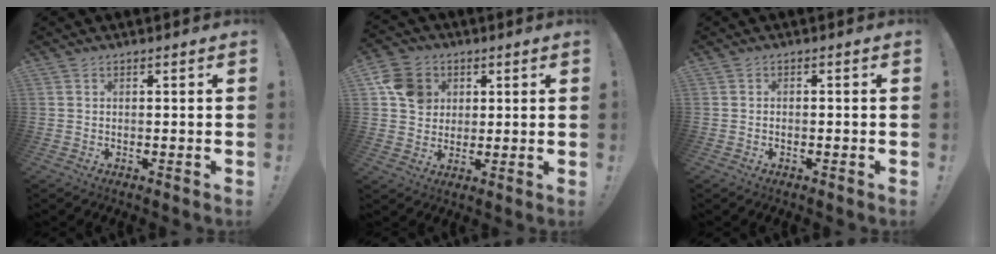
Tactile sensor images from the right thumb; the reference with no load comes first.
{"total": 10.5, "force": [3.4, 9.2, 3.8], "torque": [-0.035, -0.006, 0.069]}
{"total": 0.6, "force": [-0.3, 0.4, 0.3], "torque": [-0.004, 0.003, -0.006]}